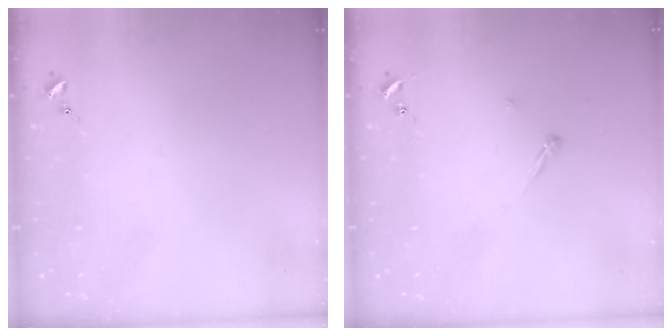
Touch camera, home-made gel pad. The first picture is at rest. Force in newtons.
{"total": 3.2, "press": 3.2, "slide": 0.3}